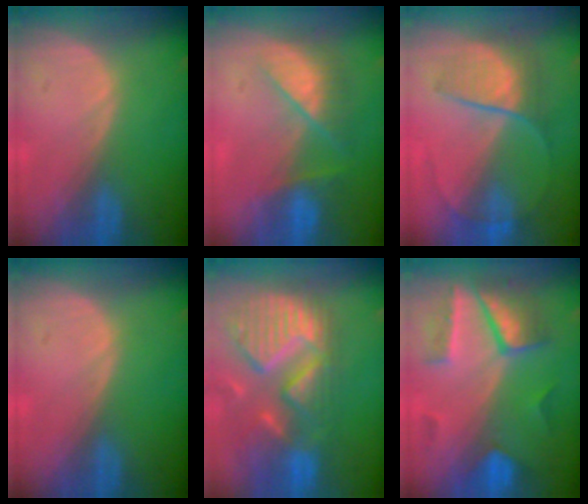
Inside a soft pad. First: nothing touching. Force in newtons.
{"total": 7.3, "press": 6.8, "slide": 2.7}
{"total": 6.7, "press": 6.5, "slide": 1.7}
{"total": 0.0}
{"total": 13.7, "press": 11.6, "slide": 7.4}
{"total": 7.9, "press": 7.6, "slide": 2.0}